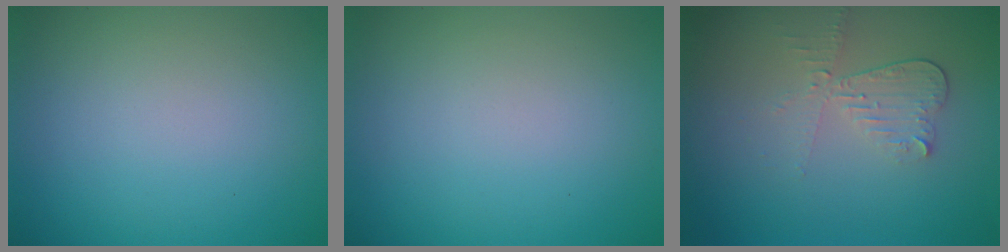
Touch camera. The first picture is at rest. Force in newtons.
{"total": 0.0}
{"total": 2.5, "press": 2.3, "slide": 0.9}